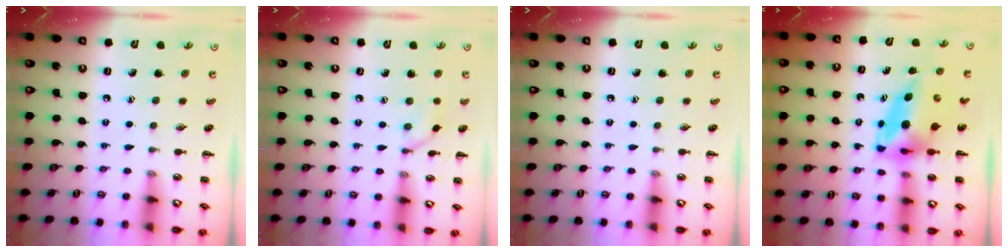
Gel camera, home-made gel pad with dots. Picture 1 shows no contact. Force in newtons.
{"total": 4.6, "press": 4.4, "slide": 1.3}
{"total": 0.0}
{"total": 6.5, "press": 6.2, "slide": 2.0}